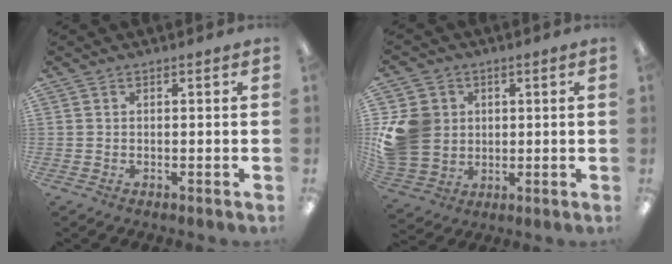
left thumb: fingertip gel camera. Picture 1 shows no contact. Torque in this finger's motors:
{"motor_torque": [0.89, 1.34, 0.01, 0.03, 0.08]}